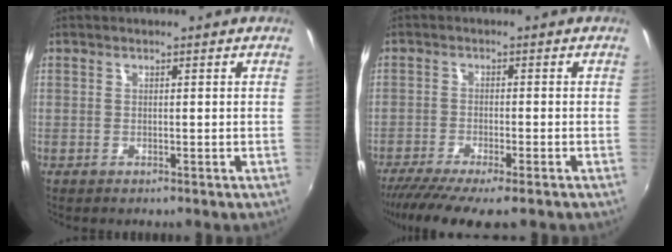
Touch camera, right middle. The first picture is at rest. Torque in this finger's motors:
{"motor_torque": [1.09, -1.05, 0.31, 0.10]}